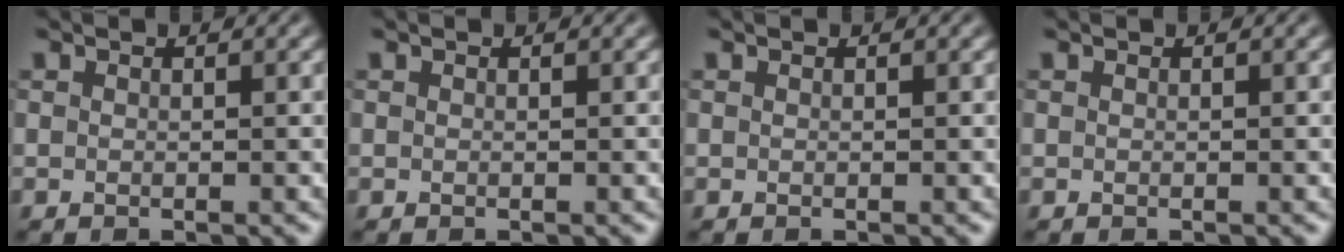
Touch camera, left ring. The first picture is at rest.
{"total": 0.0}
{"total": 0.0}
{"total": 0.0}